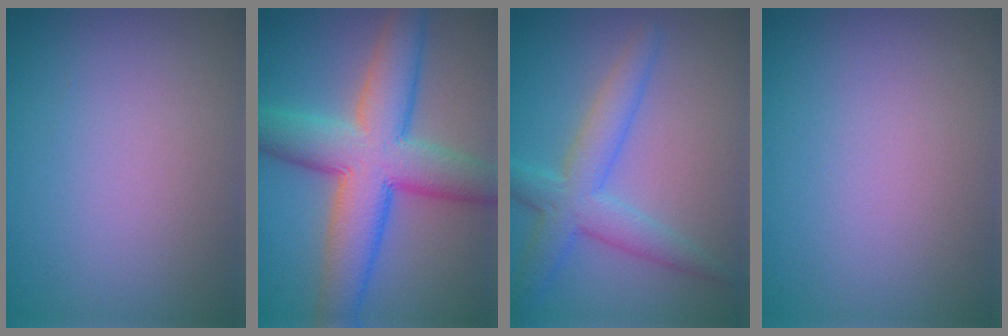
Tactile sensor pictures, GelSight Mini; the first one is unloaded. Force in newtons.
{"total": 9.9, "press": 9.9, "slide": 0.4}
{"total": 4.4, "press": 4.4, "slide": 0.1}
{"total": 0.0}